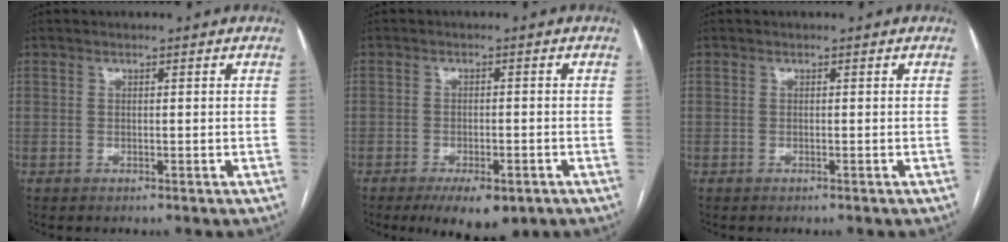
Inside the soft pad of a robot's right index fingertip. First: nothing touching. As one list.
[{"total": 7.0, "force": [-4.4, 2.7, 4.8], "torque": [-0.069, -0.008, -0.061]}, {"total": 0.0}]